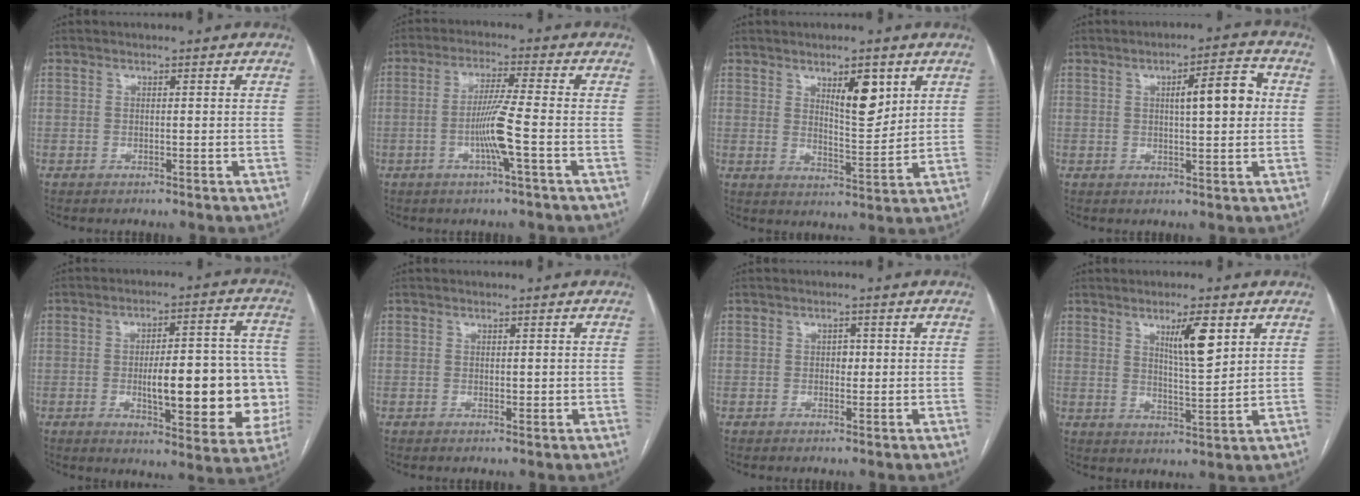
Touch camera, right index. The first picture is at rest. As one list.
[{"total": 6.8, "force": [-1.9, -0.8, 6.4], "torque": [-0.125, -0.003, -0.038]}, {"total": 7.0, "force": [3.5, 2.0, 5.7], "torque": [-0.093, -0.007, 0.058]}, {"total": 7.2, "force": [1.2, 1.4, 6.9], "torque": [-0.101, 0.015, 0.017]}, {"total": 18.5, "force": [-2.7, 5.3, 17.6], "torque": [-0.188, 0.027, -0.020]}, {"total": 1.1, "force": [0.2, 0.6, 0.9], "torque": [-0.010, -0.003, 0.005]}, {"total": 1.3, "force": [0.1, 1.0, 0.9], "torque": [-0.009, 0.003, -0.001]}, {"total": 6.8, "force": [3.3, 0.9, 5.9], "torque": [-0.102, -0.007, 0.057]}]